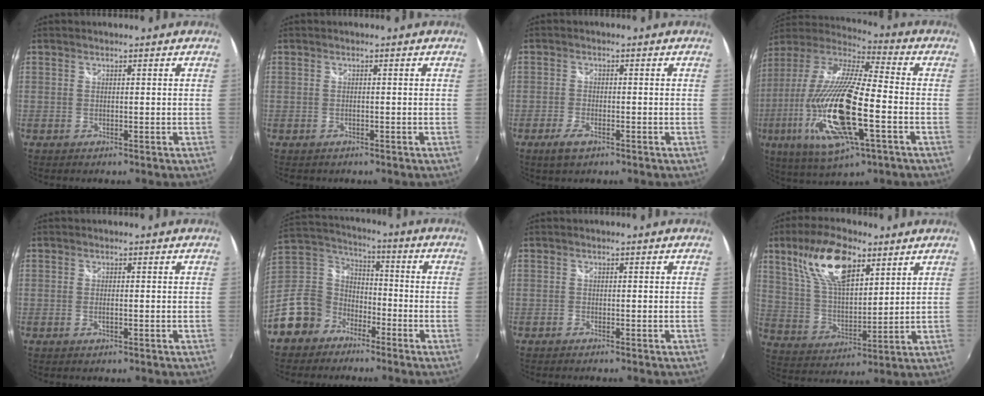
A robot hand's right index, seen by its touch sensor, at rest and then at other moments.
{"total": 0.7, "force": [-0.4, 0.5, 0.3], "torque": [-0.008, -0.002, -0.007]}
{"total": 3.6, "force": [-2.3, 1.4, 2.4], "torque": [-0.057, -0.007, -0.042]}
{"total": 24.8, "force": [-6.7, 6.6, 23.0], "torque": [-0.446, -0.046, -0.123]}
{"total": 1.2, "force": [-0.4, 0.3, 1.0], "torque": [-0.022, -0.002, -0.008]}
{"total": 16.2, "force": [-9.0, 12.3, 5.4], "torque": [-0.157, 0.034, -0.155]}
{"total": 0.6, "force": [-0.6, 0.0, 0.2], "torque": [-0.002, -0.003, -0.011]}
{"total": 15.6, "force": [8.6, 6.6, 11.2], "torque": [-0.210, 0.020, 0.167]}